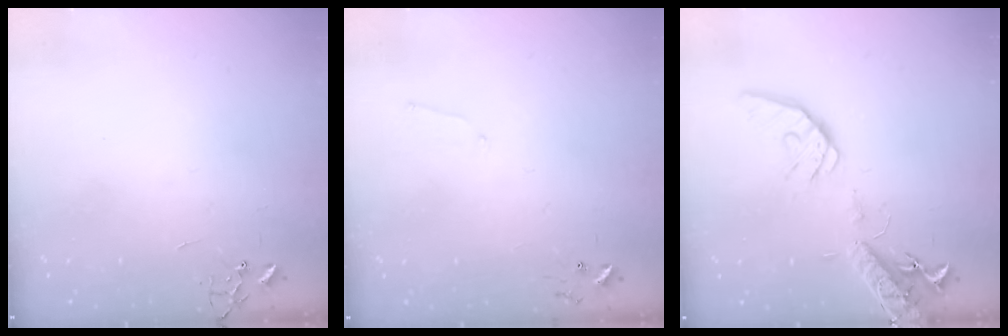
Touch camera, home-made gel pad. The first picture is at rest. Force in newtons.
{"total": 5.1, "press": 5.0, "slide": 0.6}
{"total": 16.1, "press": 15.8, "slide": 3.0}